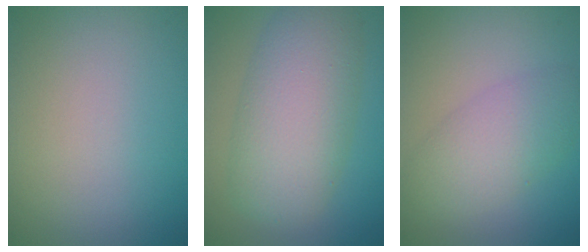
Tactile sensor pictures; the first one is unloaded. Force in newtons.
{"total": 8.0, "press": 8.0, "slide": 0.2}
{"total": 4.5, "press": 4.5, "slide": 0.2}